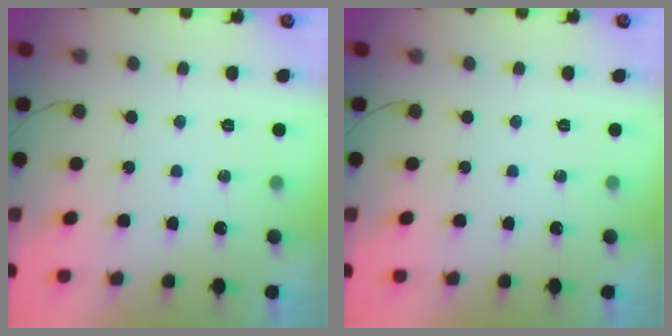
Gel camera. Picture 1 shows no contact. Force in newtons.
{"total": 0.0}